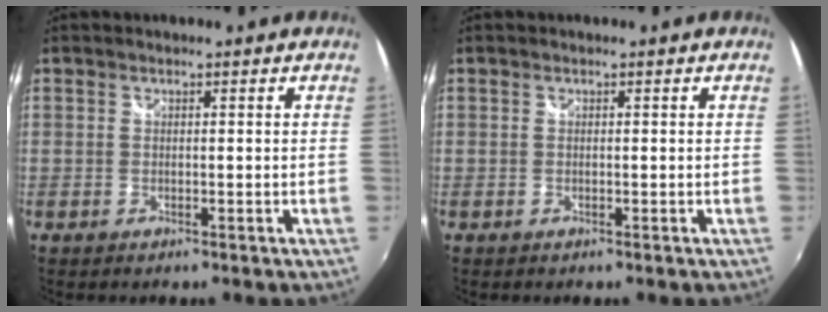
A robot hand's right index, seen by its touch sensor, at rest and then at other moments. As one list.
[{"total": 0.0}]